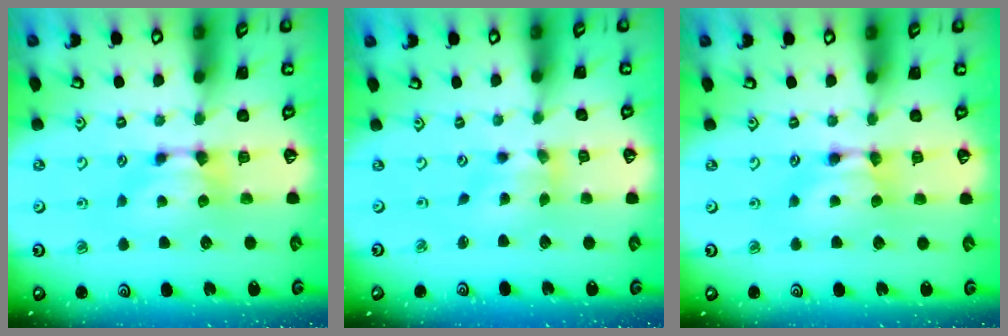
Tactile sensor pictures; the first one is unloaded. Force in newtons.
{"total": 1.8, "press": 1.3, "slide": 1.3}
{"total": 1.5, "press": 1.5, "slide": 0.2}